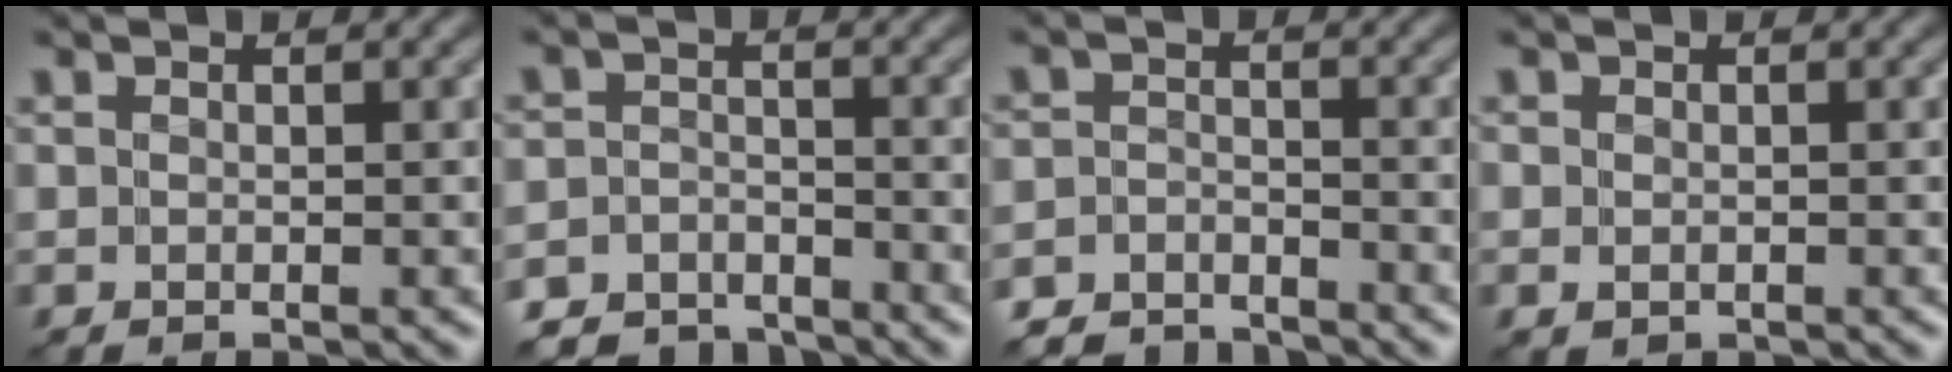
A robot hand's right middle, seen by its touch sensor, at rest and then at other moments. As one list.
[{"total": 5.0, "force": [-4.7, 1.7, 0.4], "torque": [-0.003, -0.008, -0.087]}, {"total": 4.6, "force": [-4.4, 1.3, 0.4], "torque": [-0.004, -0.007, -0.088]}, {"total": 0.6, "force": [-0.3, 0.5, 0.2], "torque": [-0.004, -0.003, -0.006]}]